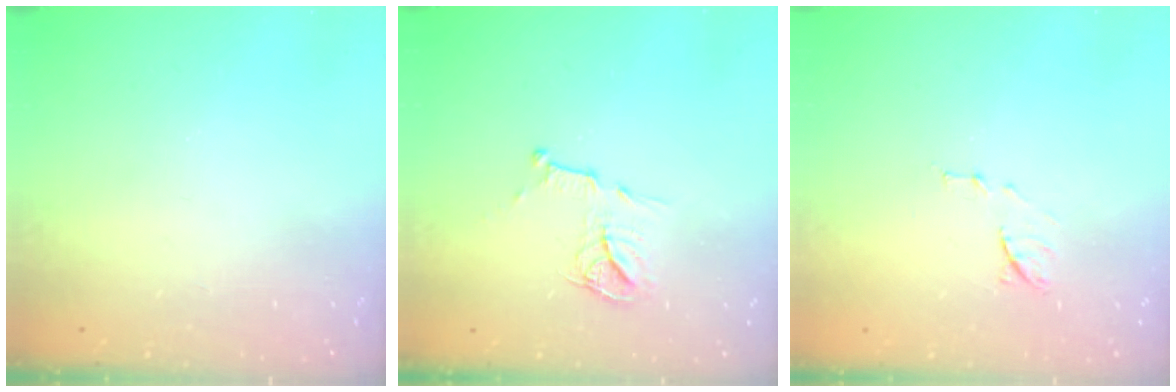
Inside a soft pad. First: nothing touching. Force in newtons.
{"total": 11.0, "press": 10.9, "slide": 0.4}
{"total": 7.9, "press": 7.9, "slide": 0.7}